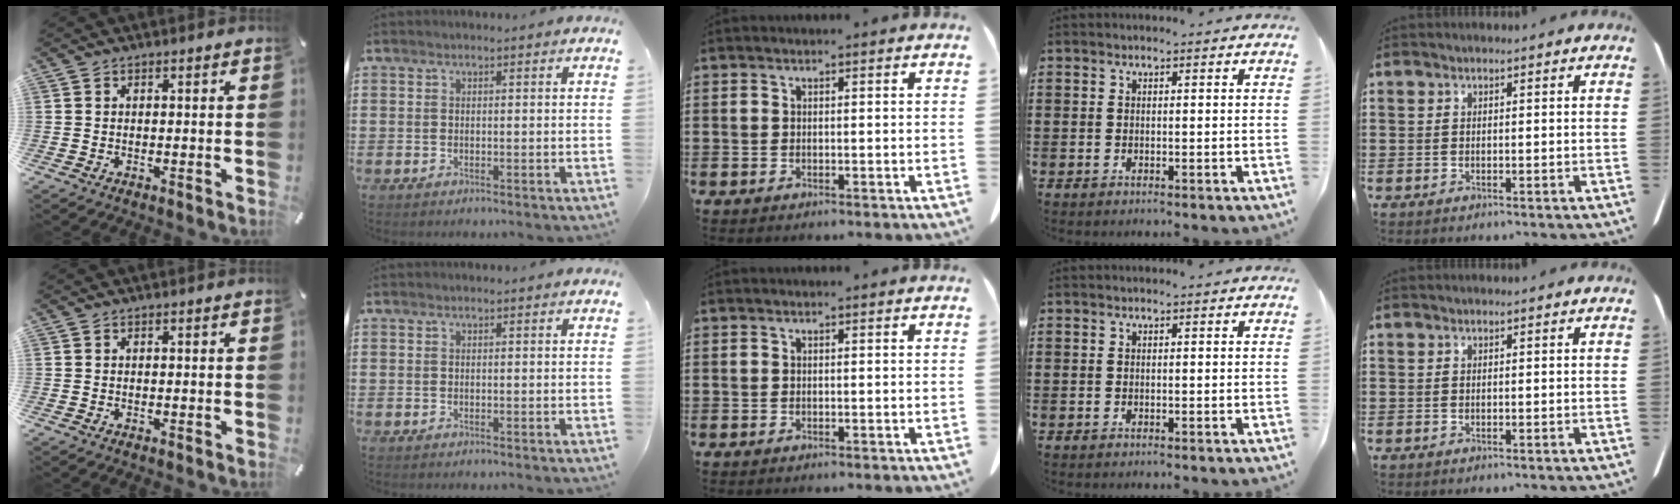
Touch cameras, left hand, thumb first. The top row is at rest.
{}